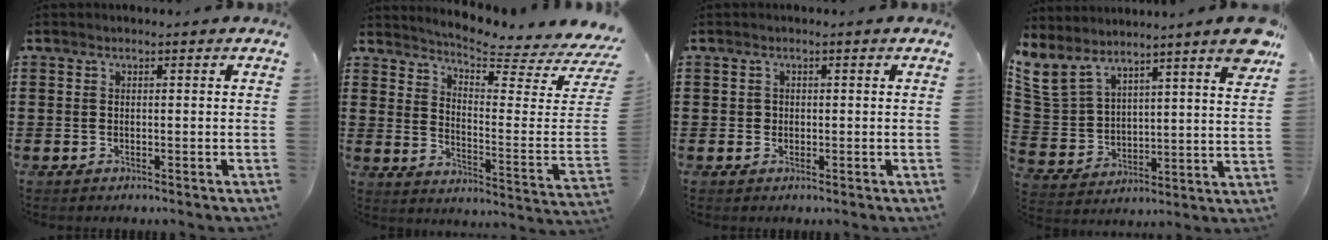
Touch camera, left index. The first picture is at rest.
{"total": 5.1, "force": [4.7, -0.9, 1.8], "torque": [-0.056, -0.064, 0.076]}
{"total": 0.8, "force": [0.1, 0.8, 0.1], "torque": [-0.005, 0.006, 0.003]}
{"total": 9.2, "force": [8.0, 2.2, 3.9], "torque": [-0.105, -0.040, 0.146]}